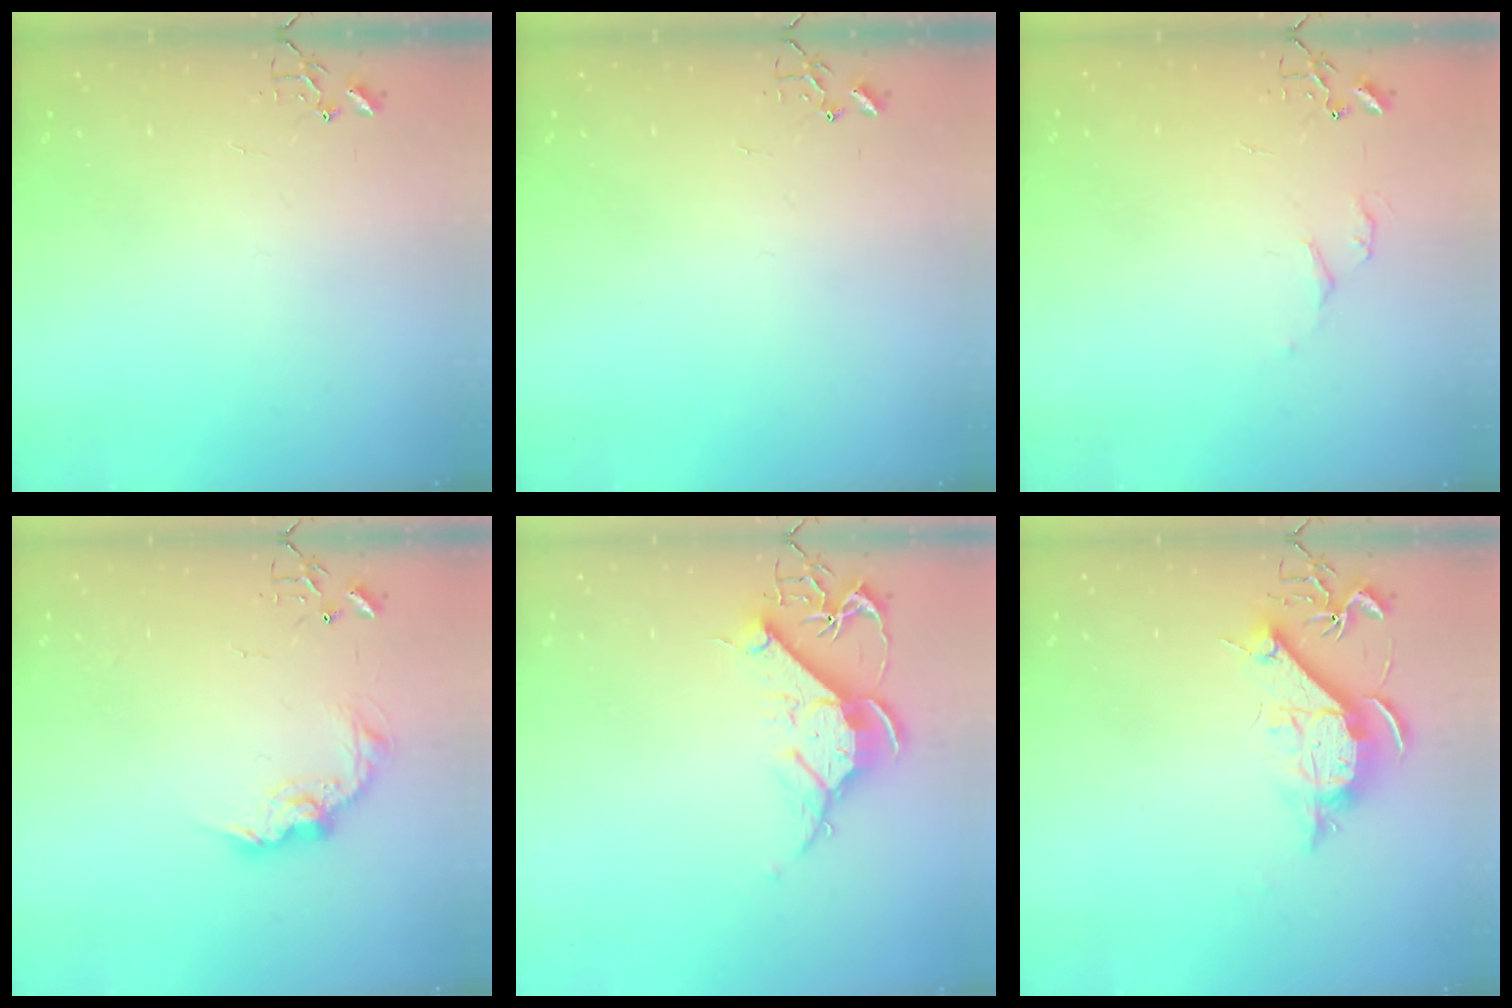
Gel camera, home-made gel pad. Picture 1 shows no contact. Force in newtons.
{"total": 0.0}
{"total": 4.5, "press": 4.5, "slide": 0.7}
{"total": 11.5, "press": 11.5, "slide": 0.5}
{"total": 12.0, "press": 11.9, "slide": 1.2}
{"total": 11.3, "press": 11.3, "slide": 0.0}